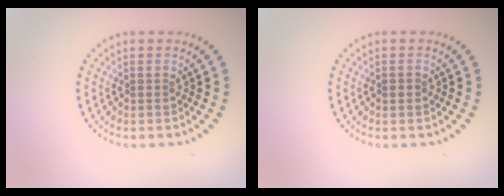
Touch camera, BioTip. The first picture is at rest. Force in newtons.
{"total": 1.0, "press": 1.0, "slide": 0.1}